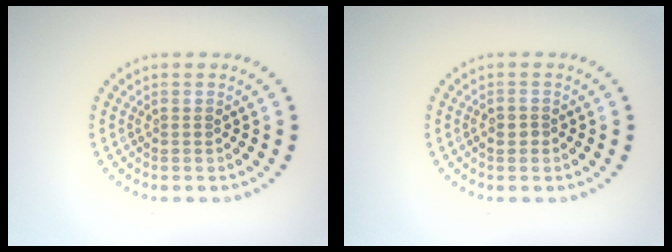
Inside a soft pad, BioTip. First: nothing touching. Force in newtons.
{"total": 0.6, "press": 0.6, "slide": 0.1}